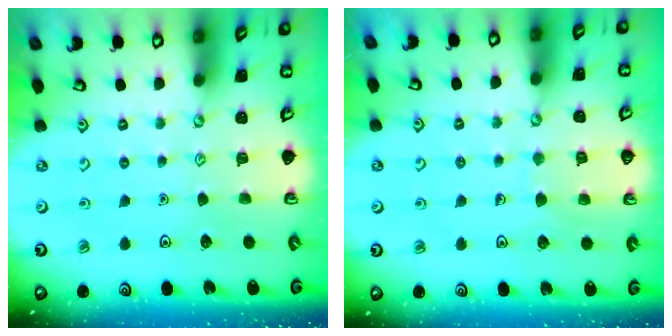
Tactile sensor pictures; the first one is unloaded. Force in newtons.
{"total": 4.9, "press": 4.9, "slide": 0.4}